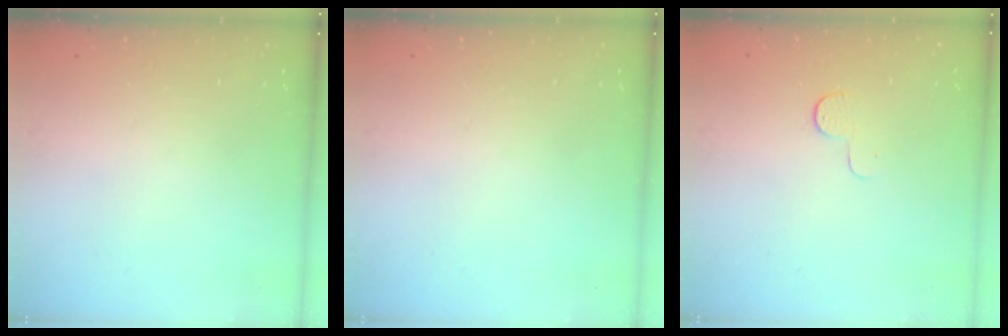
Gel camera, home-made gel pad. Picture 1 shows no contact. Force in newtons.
{"total": 0.0}
{"total": 4.6, "press": 4.6, "slide": 0.4}